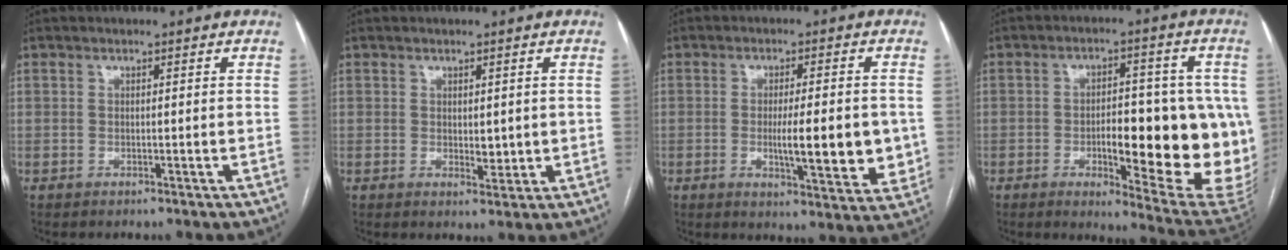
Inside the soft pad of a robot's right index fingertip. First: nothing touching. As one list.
[{"total": 2.5, "force": [0.3, 1.4, 2.0], "torque": [-0.027, -0.009, 0.010]}, {"total": 10.8, "force": [-1.0, 2.3, 10.5], "torque": [-0.146, -0.016, -0.011]}, {"total": 18.7, "force": [-2.5, 4.9, 17.9], "torque": [-0.166, 0.011, -0.013]}]